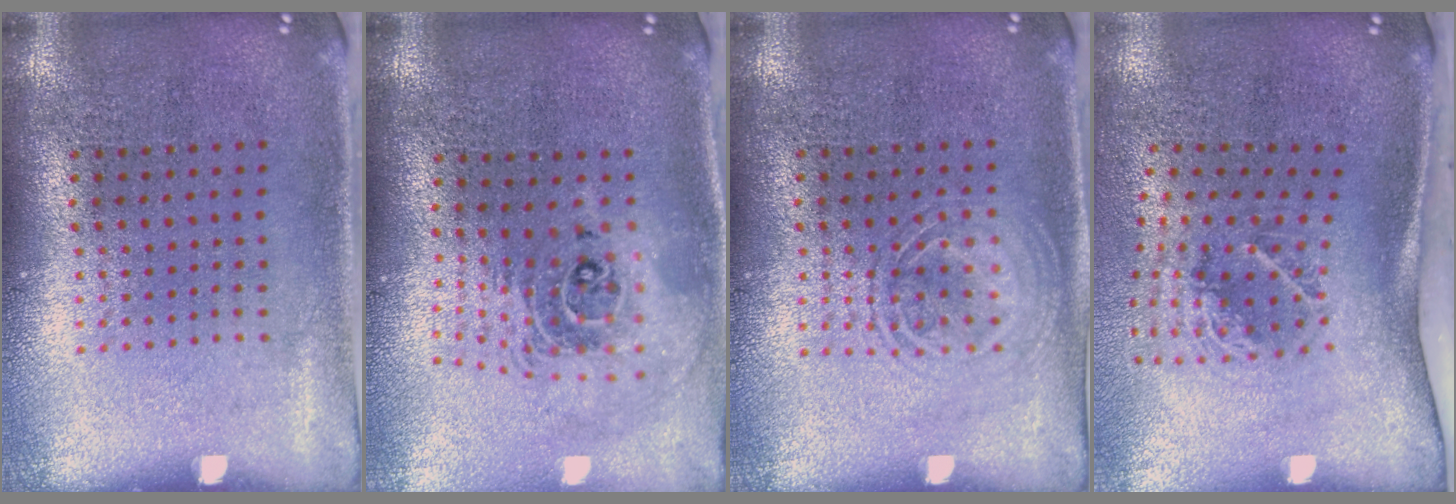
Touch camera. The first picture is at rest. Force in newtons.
{"total": 2.1, "press": 1.7, "slide": 1.4}
{"total": 1.3, "press": 1.2, "slide": 0.2}
{"total": 2.1, "press": 1.3, "slide": 1.7}